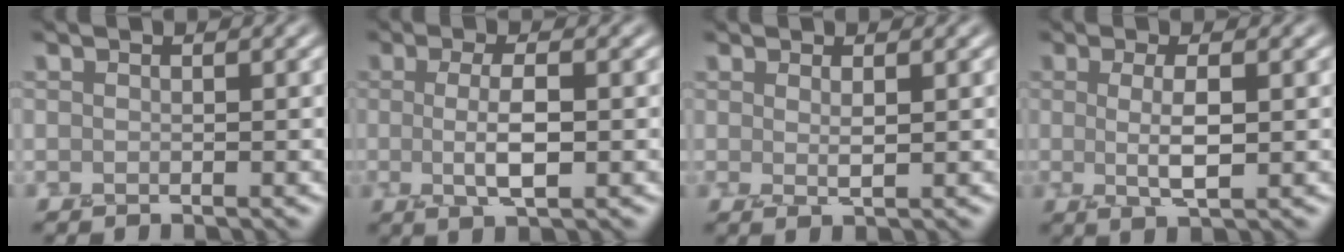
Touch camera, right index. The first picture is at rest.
{"total": 3.7, "force": [0.1, 1.0, 3.5], "torque": [-0.070, 0.000, 0.003]}
{"total": 1.3, "force": [0.5, 0.1, 1.2], "torque": [-0.022, 0.001, 0.011]}
{"total": 3.1, "force": [0.3, 0.7, 3.0], "torque": [-0.060, 0.000, 0.010]}